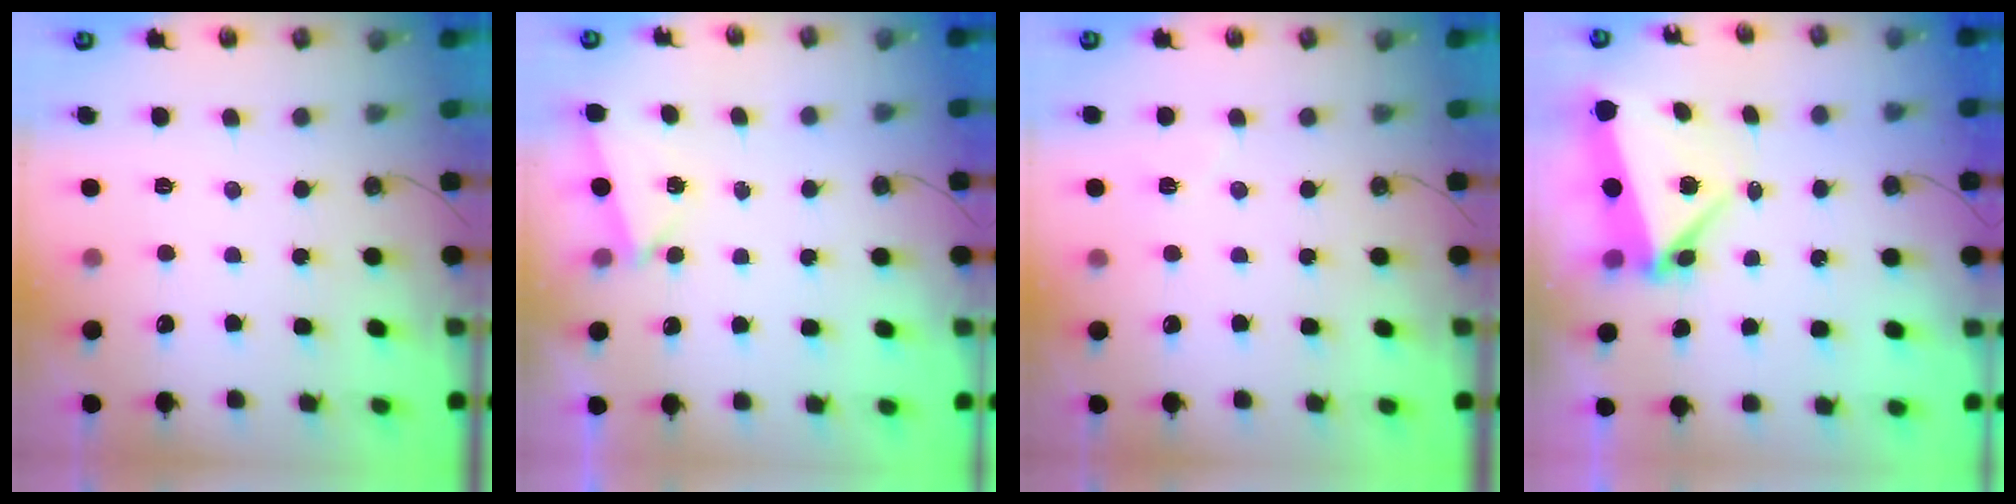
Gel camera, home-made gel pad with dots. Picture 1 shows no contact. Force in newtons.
{"total": 1.6, "press": 0.9, "slide": 1.2}
{"total": 4.2, "press": 3.7, "slide": 1.9}
{"total": 5.4, "press": 5.3, "slide": 1.3}